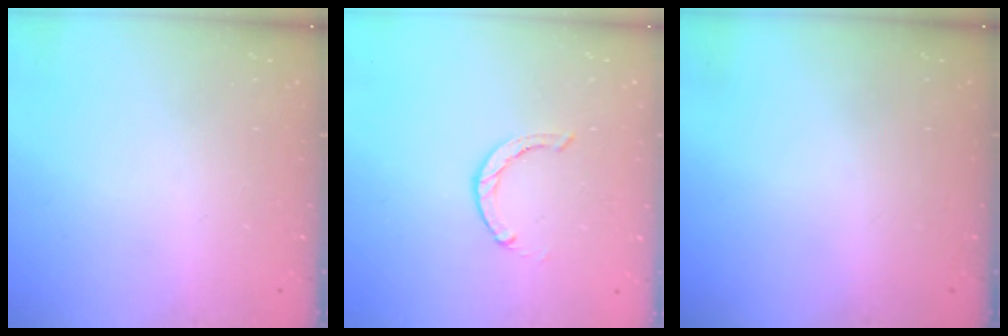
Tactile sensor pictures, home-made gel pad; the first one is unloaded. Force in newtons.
{"total": 0.0}
{"total": 0.0}